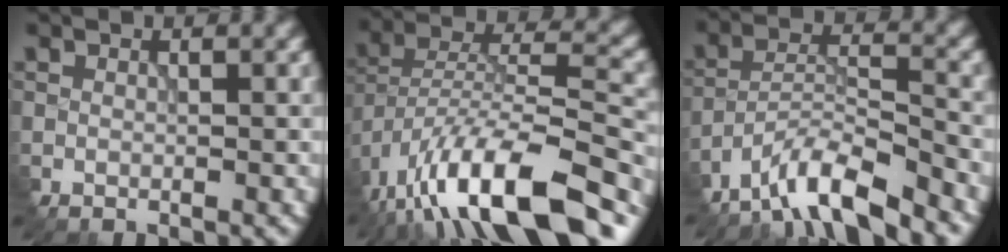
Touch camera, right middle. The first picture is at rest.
{"total": 15.2, "force": [-10.6, 5.3, 9.5], "torque": [-0.177, 0.010, -0.173]}
{"total": 6.8, "force": [-5.8, 1.1, 3.4], "torque": [-0.062, 0.005, -0.109]}